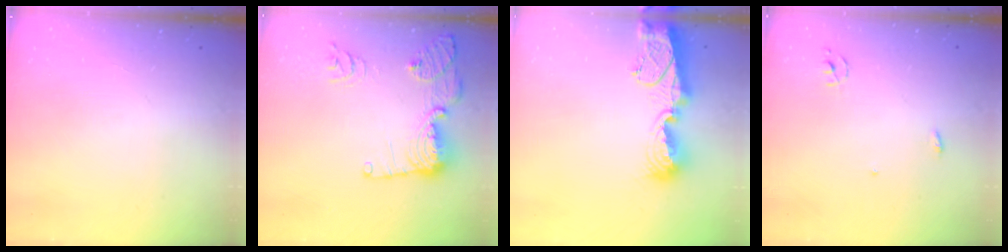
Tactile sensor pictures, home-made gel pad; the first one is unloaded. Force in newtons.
{"total": 15.8, "press": 15.7, "slide": 1.8}
{"total": 11.5, "press": 11.4, "slide": 1.4}
{"total": 2.3, "press": 2.3, "slide": 0.1}